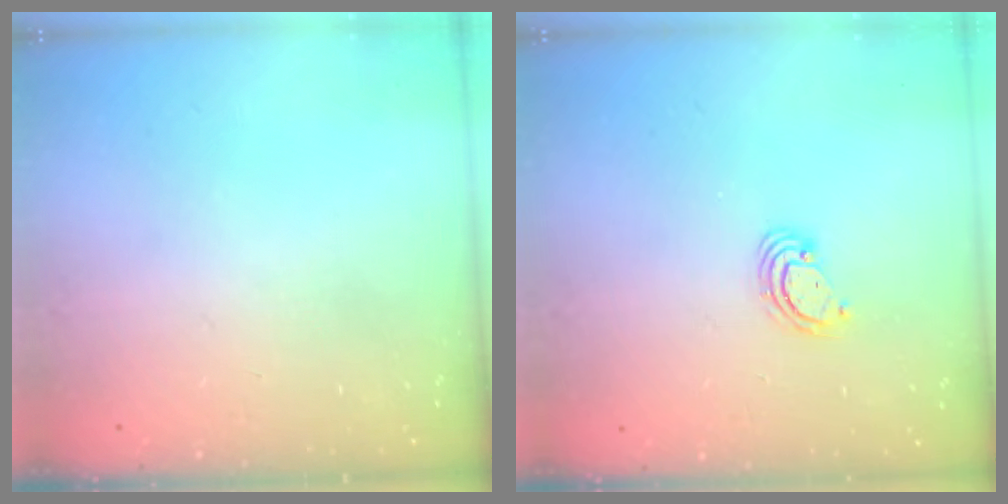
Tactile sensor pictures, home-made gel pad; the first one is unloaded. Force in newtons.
{"total": 2.4, "press": 2.4, "slide": 0.2}